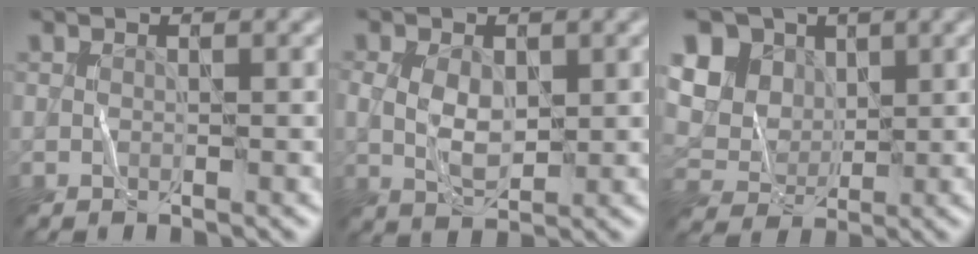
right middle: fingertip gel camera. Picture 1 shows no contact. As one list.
[{"total": 3.1, "force": [0.5, 2.0, 2.3], "torque": [-0.055, 0.002, 0.011]}, {"total": 10.9, "force": [5.4, 8.4, 4.5], "torque": [-0.124, 0.025, 0.092]}]